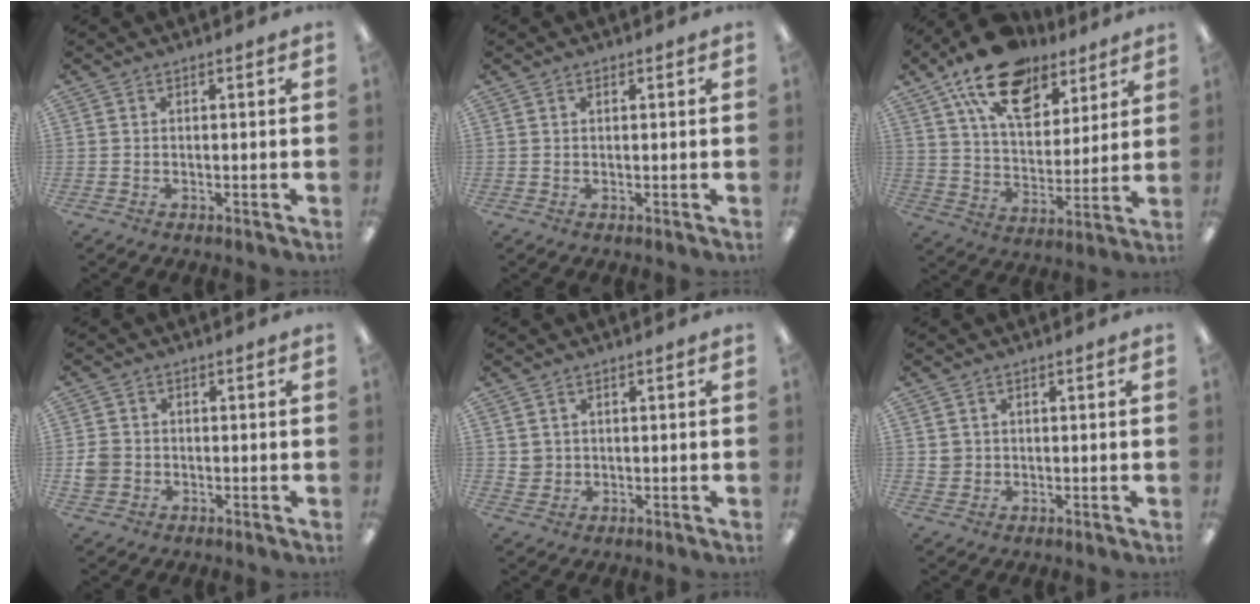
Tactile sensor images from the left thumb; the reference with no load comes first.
{"total": 0.6, "force": [0.4, 0.4, 0.3], "torque": [-0.006, 0.003, 0.007]}
{"total": 18.8, "force": [12.6, 9.9, 9.9], "torque": [-0.174, -0.061, 0.226]}
{"total": 3.8, "force": [-0.6, 3.6, 1.2], "torque": [-0.013, 0.005, -0.012]}
{"total": 2.6, "force": [1.1, 2.3, 0.2], "torque": [-0.002, -0.001, 0.020]}
{"total": 2.3, "force": [0.7, 2.2, 0.4], "torque": [-0.003, 0.000, 0.010]}